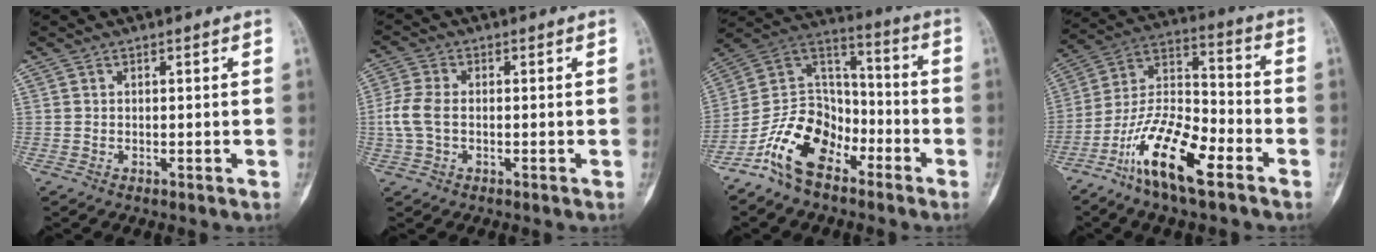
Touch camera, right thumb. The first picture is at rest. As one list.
[{"total": 5.8, "force": [-0.5, 3.5, 4.6], "torque": [-0.119, 0.009, -0.013]}, {"total": 14.9, "force": [-8.9, 9.0, 7.8], "torque": [-0.130, 0.079, -0.178]}, {"total": 16.0, "force": [-9.1, 5.0, 12.2], "torque": [-0.233, 0.060, -0.175]}]